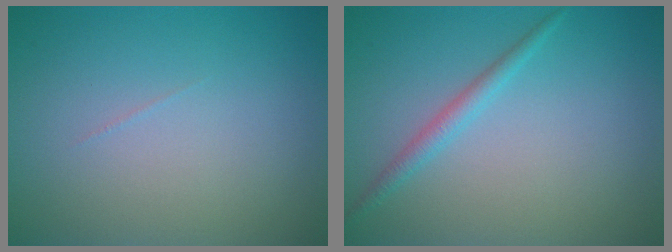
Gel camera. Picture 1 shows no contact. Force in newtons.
{"total": 1.6, "press": 1.6, "slide": 0.0}